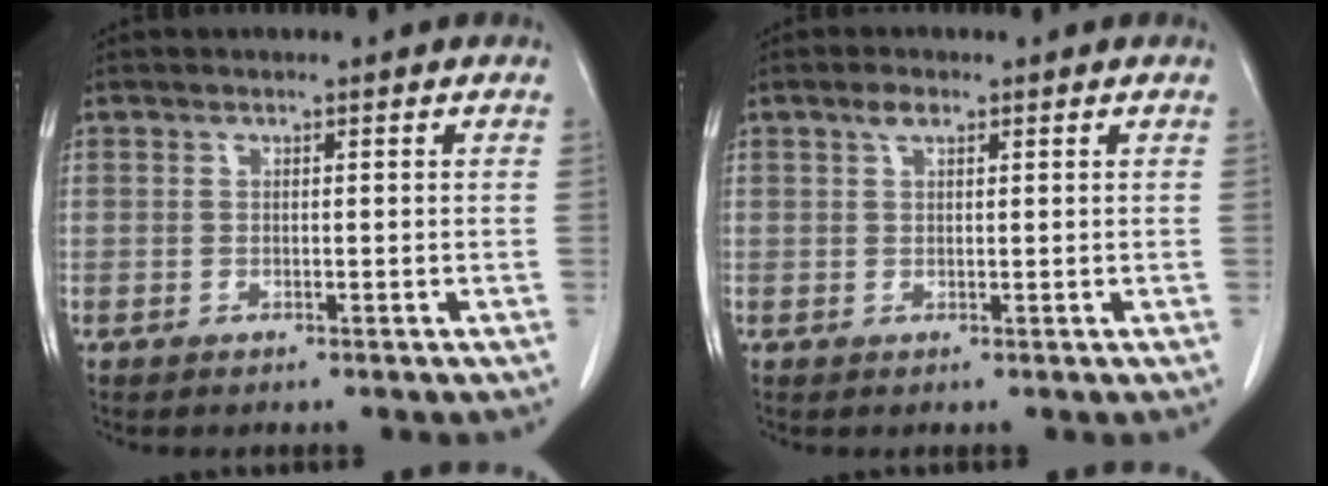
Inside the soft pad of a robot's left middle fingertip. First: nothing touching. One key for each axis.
{"total": 1.7, "fx": 1.1, "fy": 0.7, "fz": 1.2, "tx": -0.025, "ty": 0.005, "tz": 0.019}